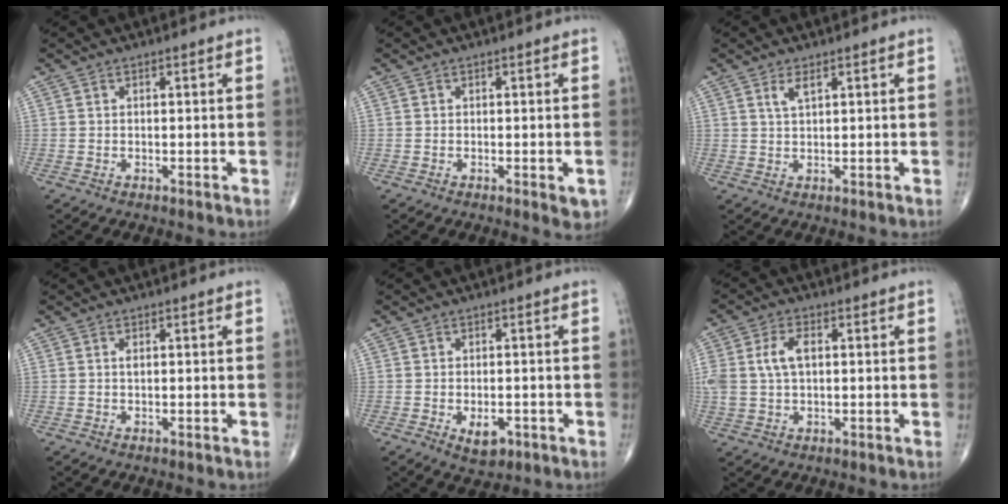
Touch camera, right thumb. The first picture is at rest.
{"total": 2.5, "force": [-0.8, 1.0, 2.2], "torque": [-0.017, -0.002, -0.011]}
{"total": 2.3, "force": [1.3, 0.8, 1.7], "torque": [-0.036, -0.002, 0.028]}
{"total": 0.7, "force": [0.2, 0.3, 0.6], "torque": [-0.008, 0.002, 0.002]}
{"total": 4.2, "force": [-1.6, 2.4, 3.1], "torque": [-0.039, 0.003, -0.017]}
{"total": 7.1, "force": [1.2, 4.1, 5.6], "torque": [-0.128, 0.012, 0.027]}